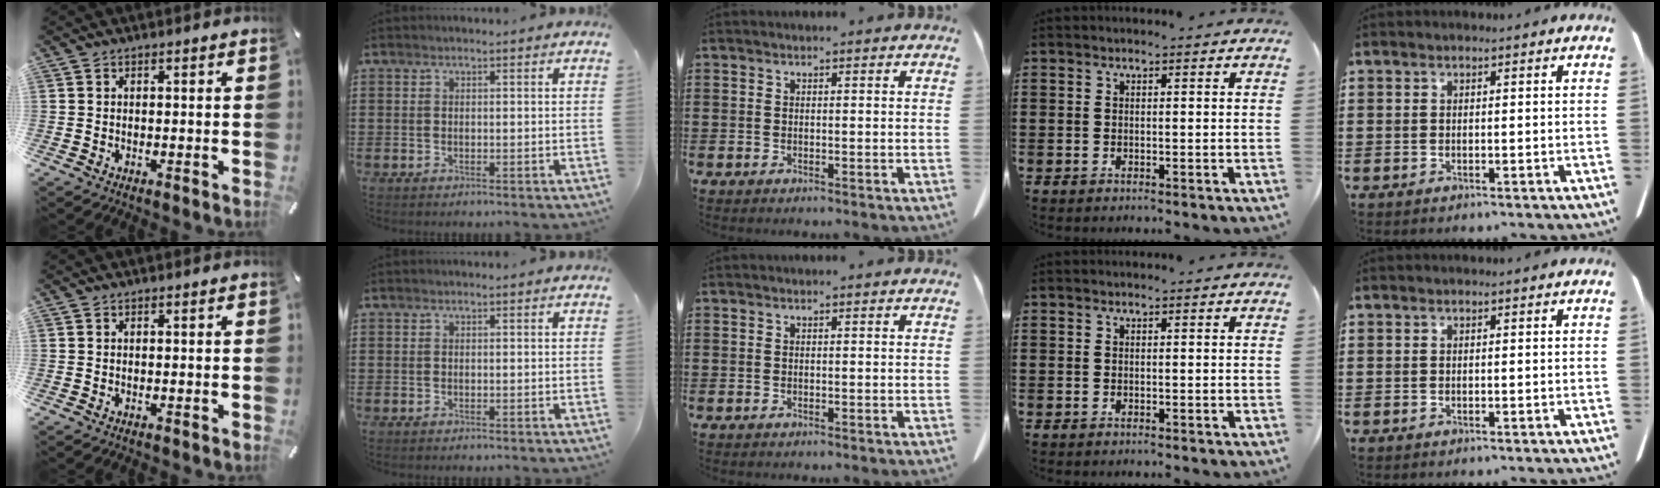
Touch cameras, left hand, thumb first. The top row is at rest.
{}